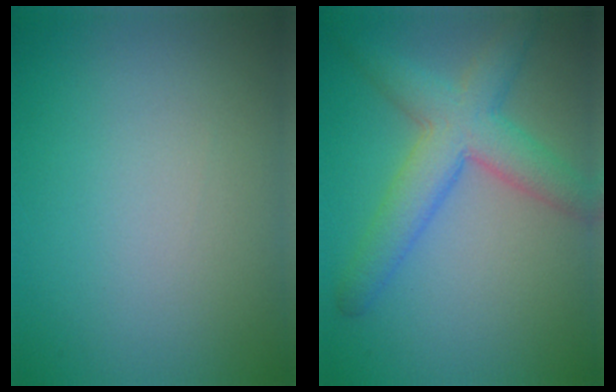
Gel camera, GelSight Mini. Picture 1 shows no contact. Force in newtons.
{"total": 5.6, "press": 5.6, "slide": 0.2}